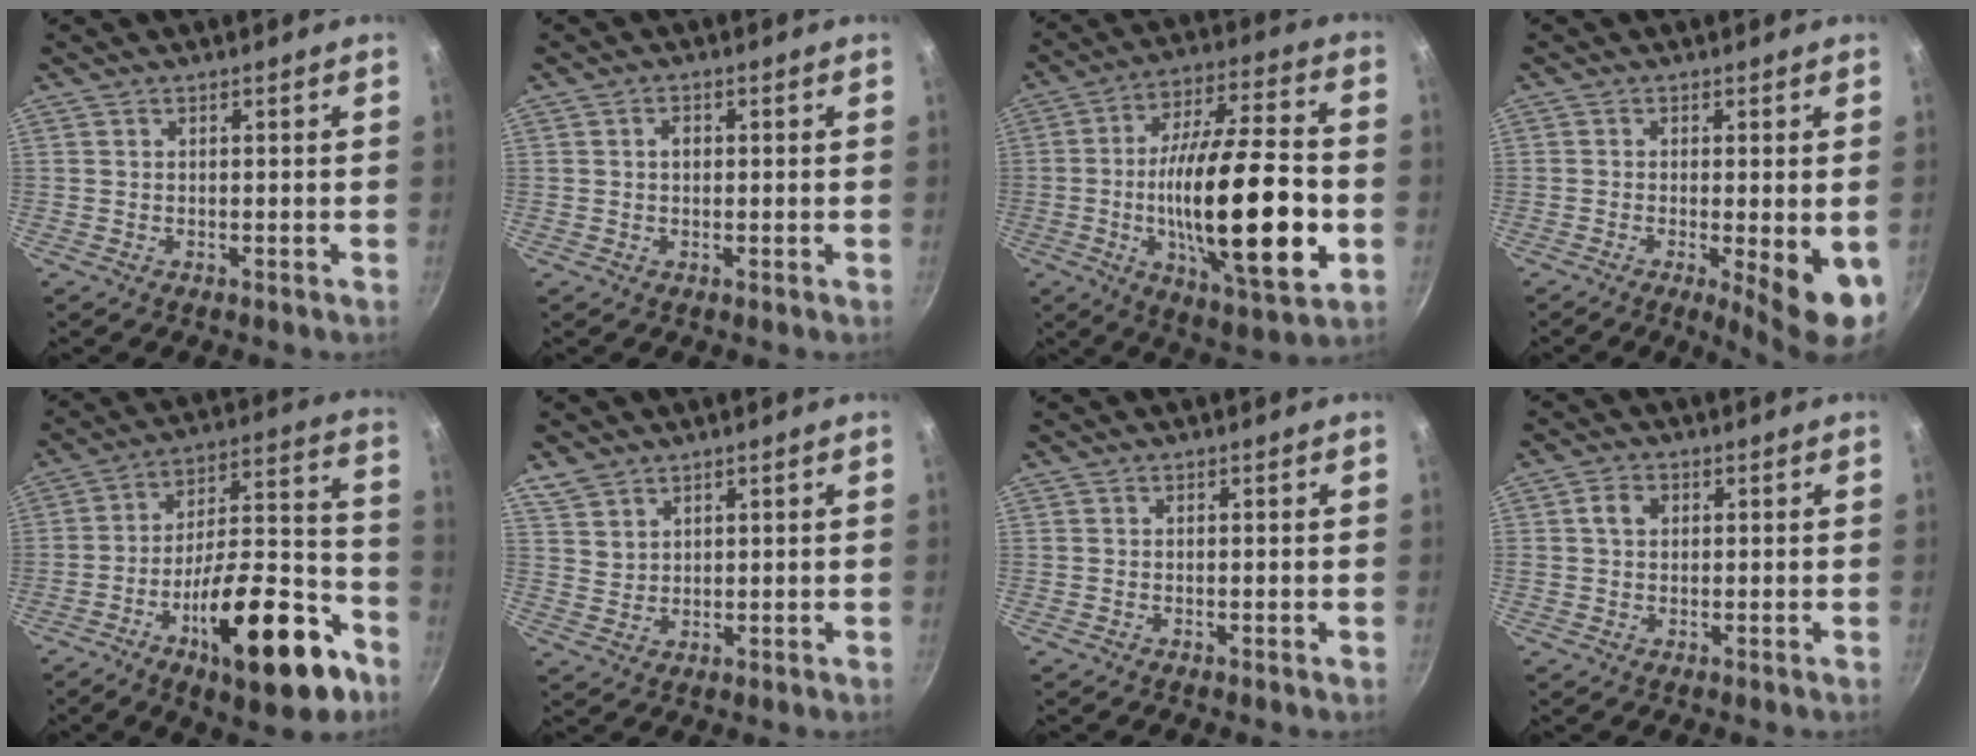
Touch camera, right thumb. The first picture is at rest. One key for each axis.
{"total": 1.8, "fx": 0.2, "fy": 1.3, "fz": 1.2, "tx": -0.013, "ty": 0.004, "tz": 0.002}
{"total": 26.8, "fx": -4.7, "fy": 8.4, "fz": 25.0, "tx": -0.408, "ty": 0.018, "tz": -0.073}
{"total": 8.3, "fx": -2.1, "fy": 1.7, "fz": 7.9, "tx": -0.104, "ty": -0.010, "tz": -0.022}
{"total": 24.9, "fx": -12.4, "fy": 9.2, "fz": 19.5, "tx": -0.244, "ty": 0.080, "tz": -0.191}
{"total": 4.4, "fx": 3.2, "fy": 2.6, "fz": 1.2, "tx": -0.013, "ty": -0.006, "tz": 0.069}
{"total": 0.6, "fx": -0.1, "fy": -0.2, "fz": 0.6, "tx": -0.009, "ty": -0.001, "tz": -0.005}
{"total": 3.1, "fx": 0.7, "fy": 2.4, "fz": 1.8, "tx": -0.021, "ty": 0.005, "tz": 0.008}